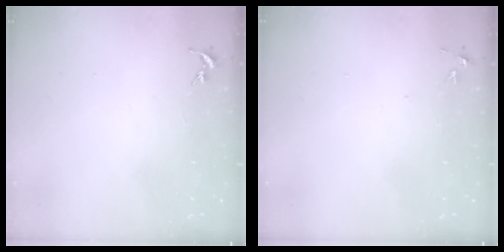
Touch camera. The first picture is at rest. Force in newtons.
{"total": 5.6, "press": 5.6, "slide": 0.6}